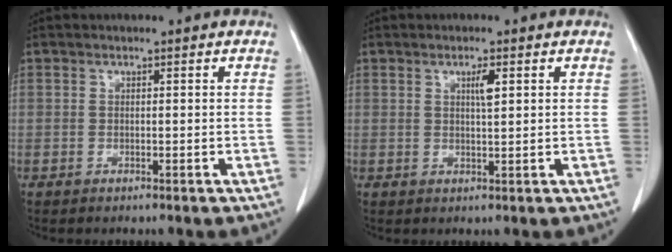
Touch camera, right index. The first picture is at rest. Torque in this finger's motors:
{"motor_torque": [0.15, 0.08, 0.04, 0.02]}